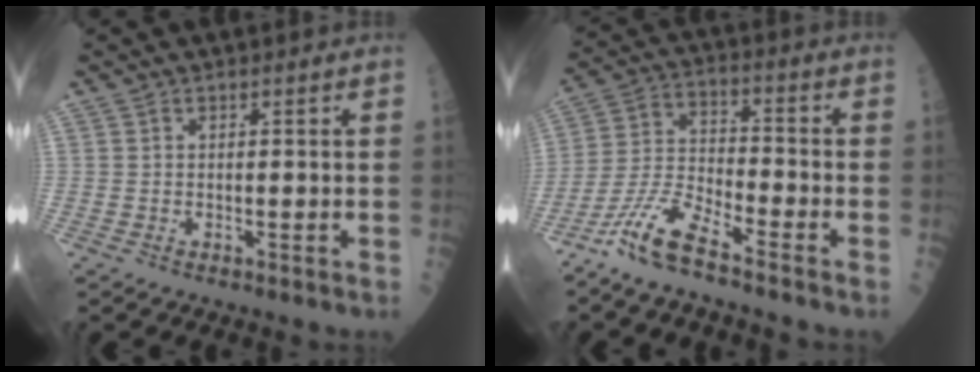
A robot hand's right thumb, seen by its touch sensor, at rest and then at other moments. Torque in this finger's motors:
{"motor_torque": [-0.04, -0.22, 0.73, -0.58, 0.24]}